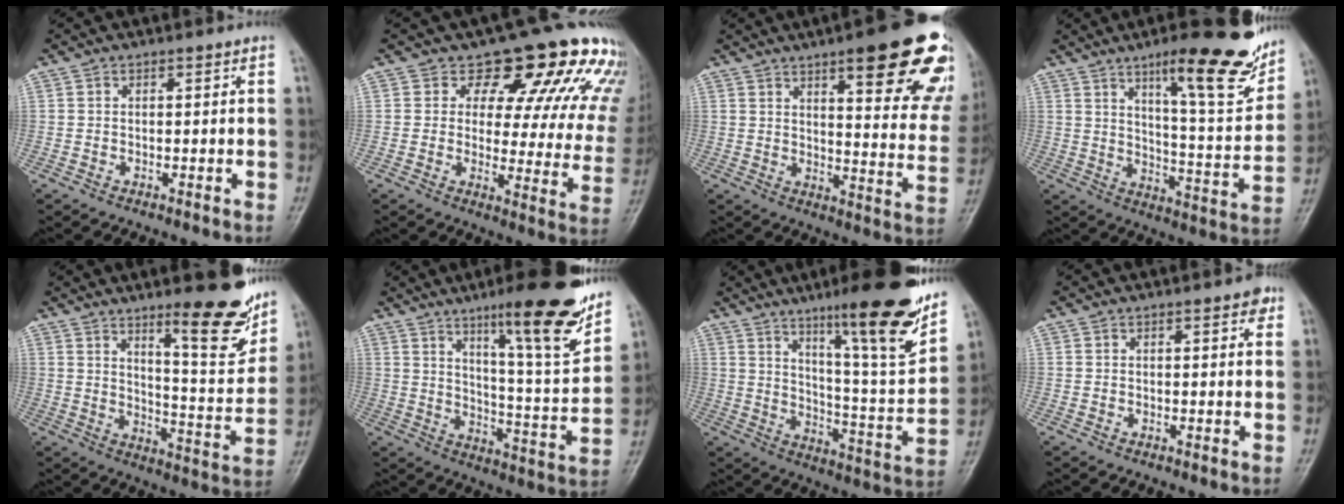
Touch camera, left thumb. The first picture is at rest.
{"total": 18.3, "force": [12.9, 8.4, 10.0], "torque": [-0.068, -0.062, 0.137]}
{"total": 23.9, "force": [13.6, 6.0, 18.7], "torque": [-0.200, -0.051, 0.174]}
{"total": 19.7, "force": [12.2, 4.3, 14.8], "torque": [-0.165, -0.064, 0.179]}
{"total": 16.5, "force": [10.6, 4.0, 12.0], "torque": [-0.125, -0.074, 0.159]}
{"total": 18.8, "force": [12.1, 3.0, 14.2], "torque": [-0.176, -0.070, 0.184]}
{"total": 20.5, "force": [13.0, 2.9, 15.6], "torque": [-0.195, -0.070, 0.201]}
{"total": 2.2, "force": [1.1, 0.8, 1.7], "torque": [-0.015, -0.001, 0.010]}